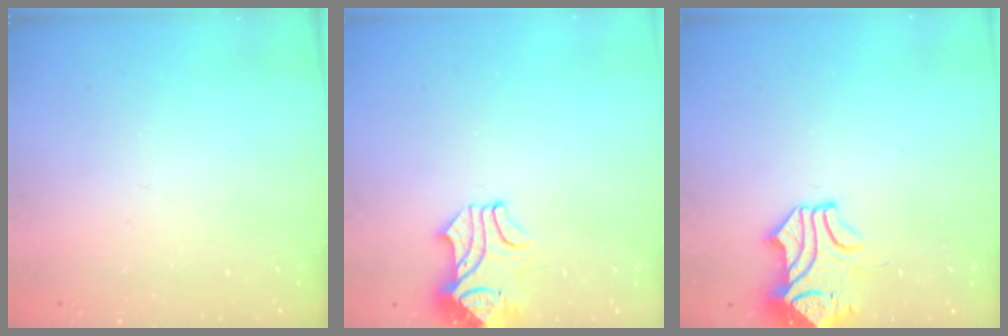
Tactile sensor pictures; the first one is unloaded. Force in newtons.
{"total": 2.3, "press": 2.1, "slide": 1.0}
{"total": 2.2, "press": 2.1, "slide": 0.7}